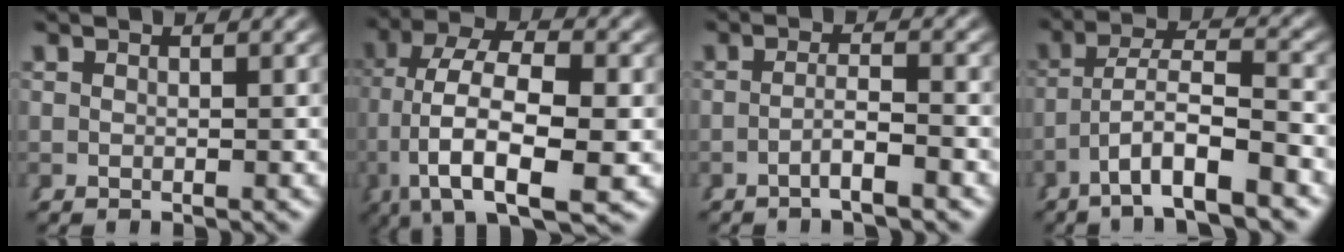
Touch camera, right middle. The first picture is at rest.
{"total": 9.5, "force": [-3.4, 4.5, 7.6], "torque": [-0.171, -0.047, -0.032]}
{"total": 2.5, "force": [-1.8, -0.3, 1.7], "torque": [-0.030, -0.007, -0.031]}
{"total": 5.3, "force": [-2.3, 1.6, 4.5], "torque": [-0.089, -0.010, -0.031]}